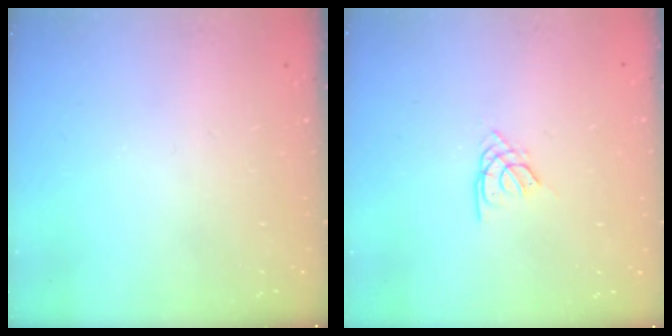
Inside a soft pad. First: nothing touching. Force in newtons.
{"total": 2.3, "press": 2.3, "slide": 0.5}